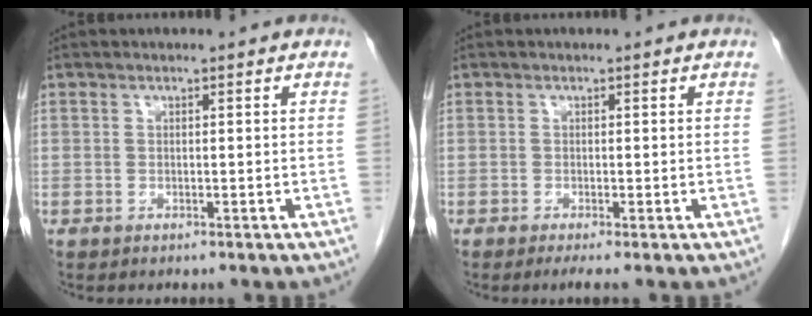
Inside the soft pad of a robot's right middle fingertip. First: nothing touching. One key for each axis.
{"total": 1.4, "fx": -0.9, "fy": -0.1, "fz": 1.0, "tx": -0.018, "ty": -0.005, "tz": -0.016}